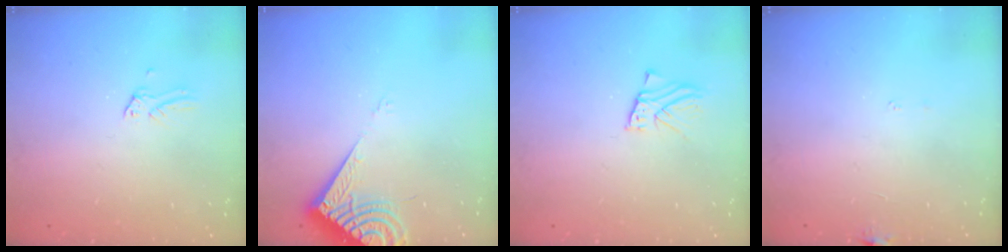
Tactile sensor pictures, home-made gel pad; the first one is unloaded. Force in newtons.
{"total": 8.1, "press": 8.0, "slide": 1.2}
{"total": 2.8, "press": 2.8, "slide": 0.2}
{"total": 6.1, "press": 6.1, "slide": 0.5}